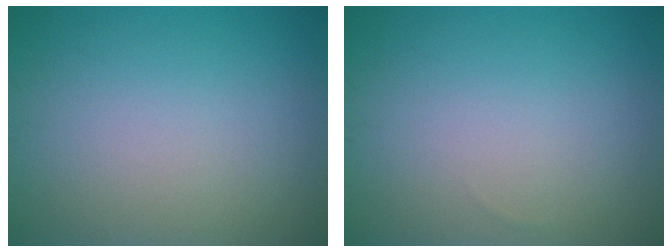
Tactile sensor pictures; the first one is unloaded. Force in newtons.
{"total": 0.0}